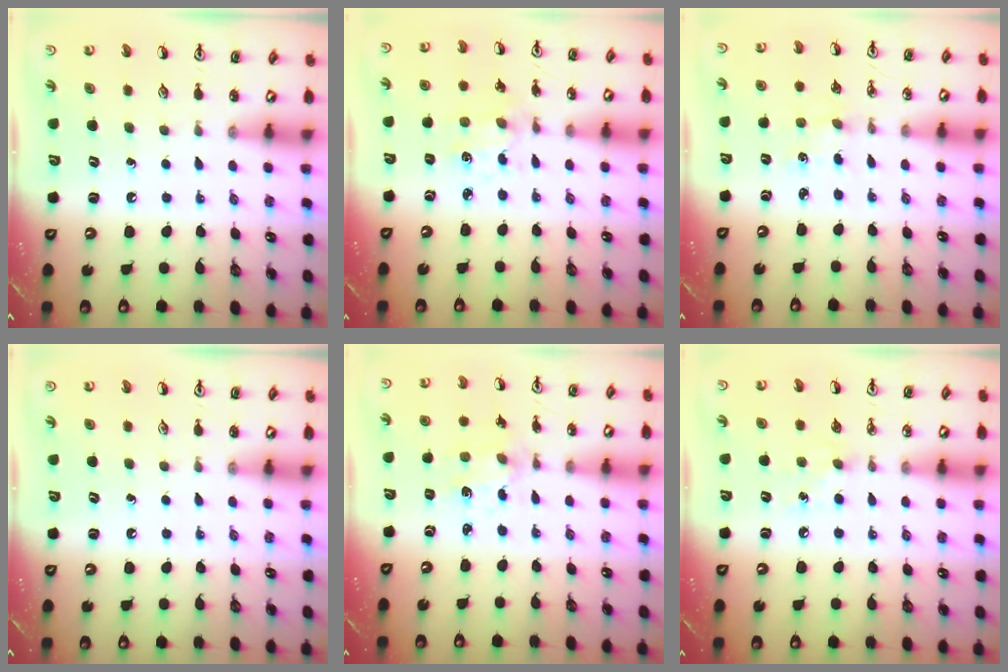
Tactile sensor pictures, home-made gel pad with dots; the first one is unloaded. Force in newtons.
{"total": 1.6, "press": 1.6, "slide": 0.3}
{"total": 0.7, "press": 0.7, "slide": 0.2}
{"total": 0.0}
{"total": 2.4, "press": 2.2, "slide": 0.8}
{"total": 4.3, "press": 4.3, "slide": 0.6}